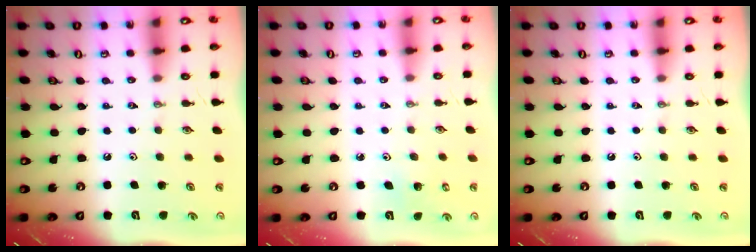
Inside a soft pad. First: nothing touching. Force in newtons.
{"total": 3.2, "press": 3.2, "slide": 0.2}
{"total": 0.0}